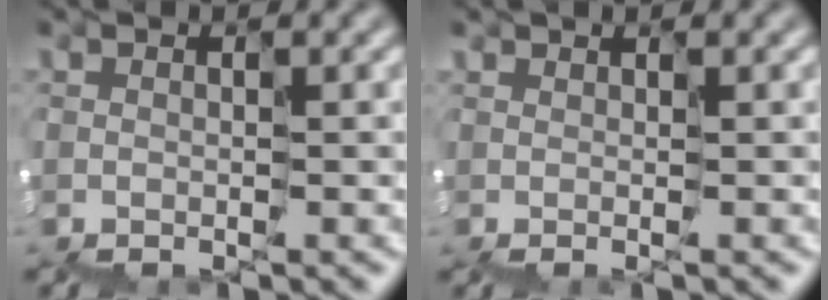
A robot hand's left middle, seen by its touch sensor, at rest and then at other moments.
{"total": 0.9, "force": [0.5, -0.6, 0.3], "torque": [-0.007, -0.001, 0.010]}